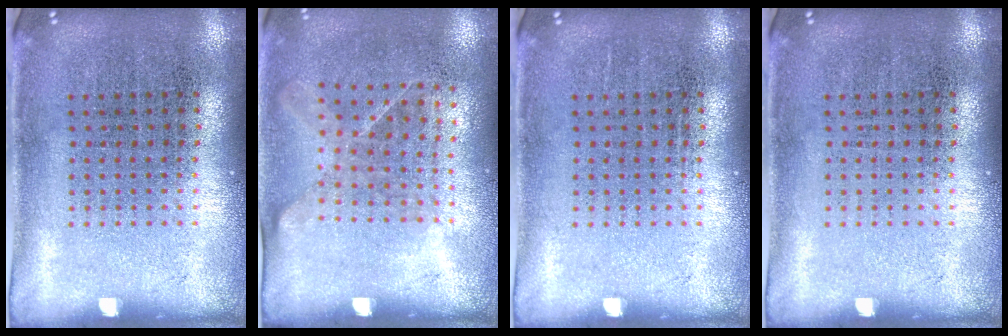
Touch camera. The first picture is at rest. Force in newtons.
{"total": 1.2, "press": 0.9, "slide": 0.8}
{"total": 0.0}
{"total": 0.0}